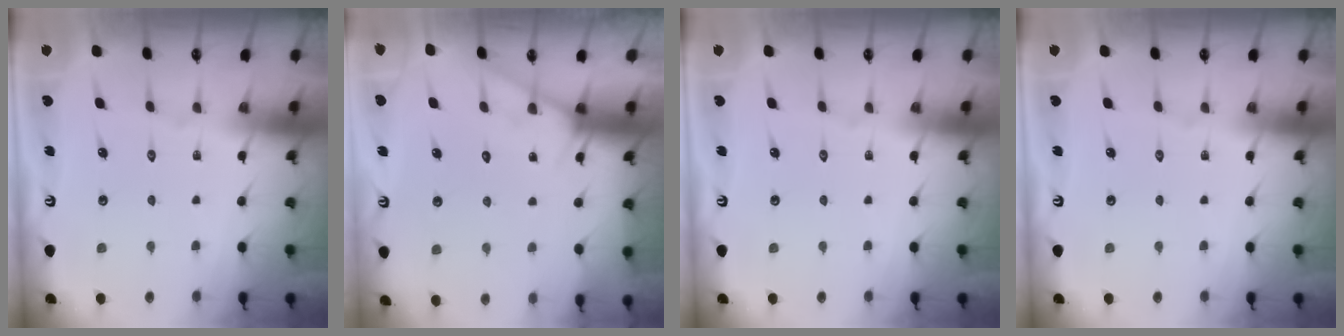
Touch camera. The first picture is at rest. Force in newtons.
{"total": 5.8, "press": 5.8, "slide": 0.5}
{"total": 0.0}
{"total": 0.0}